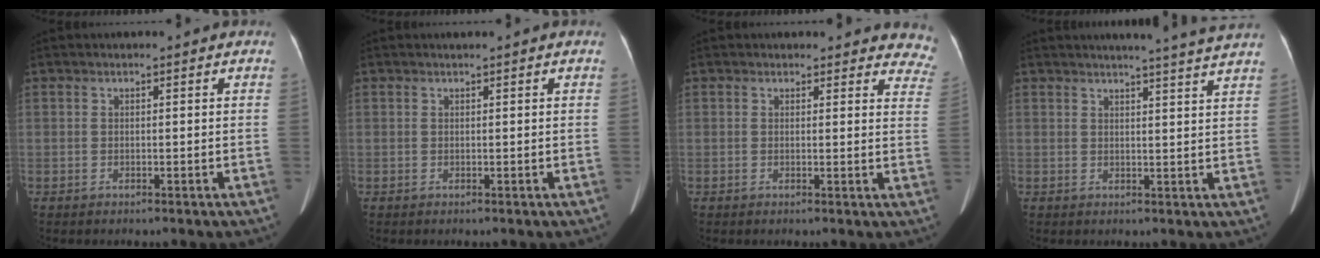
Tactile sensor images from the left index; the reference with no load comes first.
{"total": 0.7, "force": [0.6, -0.1, 0.3], "torque": [-0.009, 0.005, 0.014]}
{"total": 10.7, "force": [10.0, 3.7, 0.6], "torque": [0.056, -0.039, 0.061]}
{"total": 9.8, "force": [9.1, -1.5, 3.3], "torque": [-0.043, -0.020, 0.093]}